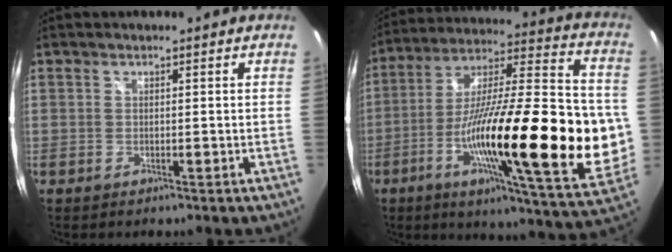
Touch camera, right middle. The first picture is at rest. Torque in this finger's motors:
{"motor_torque": [2.14, 0.00, 1.05, 0.21]}